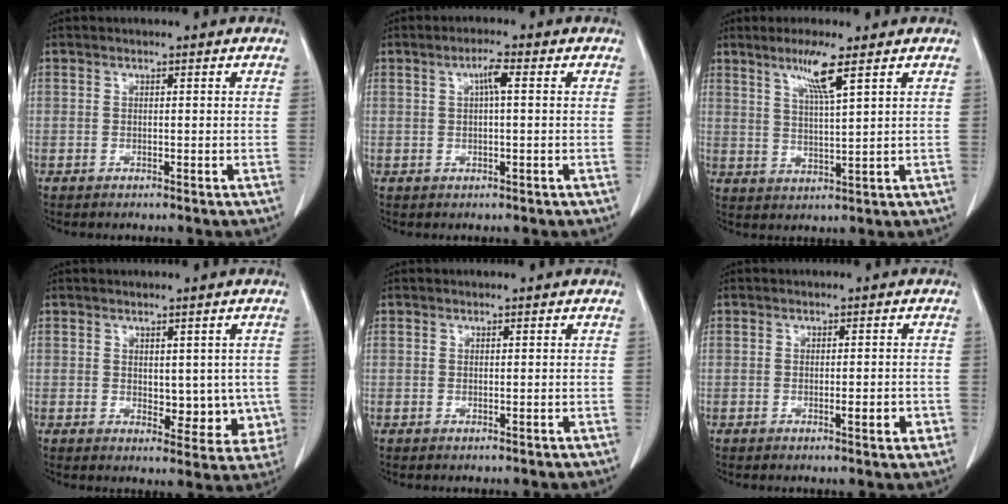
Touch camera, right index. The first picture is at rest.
{"total": 3.0, "force": [0.7, 0.4, 2.9], "torque": [-0.051, 0.004, 0.010]}
{"total": 6.1, "force": [3.5, -0.6, 5.0], "torque": [-0.097, -0.007, 0.067]}
{"total": 7.1, "force": [0.0, 4.2, 5.7], "torque": [-0.048, -0.005, 0.009]}
{"total": 0.0}
{"total": 3.2, "force": [-0.9, 0.7, 3.0], "torque": [-0.043, -0.003, -0.010]}